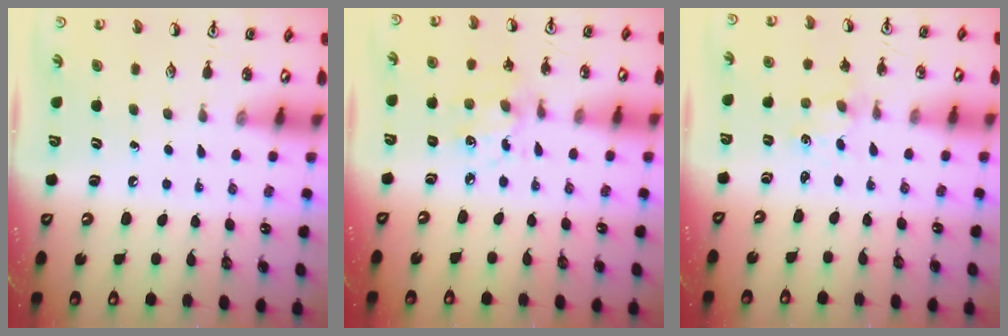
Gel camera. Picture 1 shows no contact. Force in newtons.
{"total": 5.4, "press": 5.4, "slide": 0.5}
{"total": 1.1, "press": 1.1, "slide": 0.4}